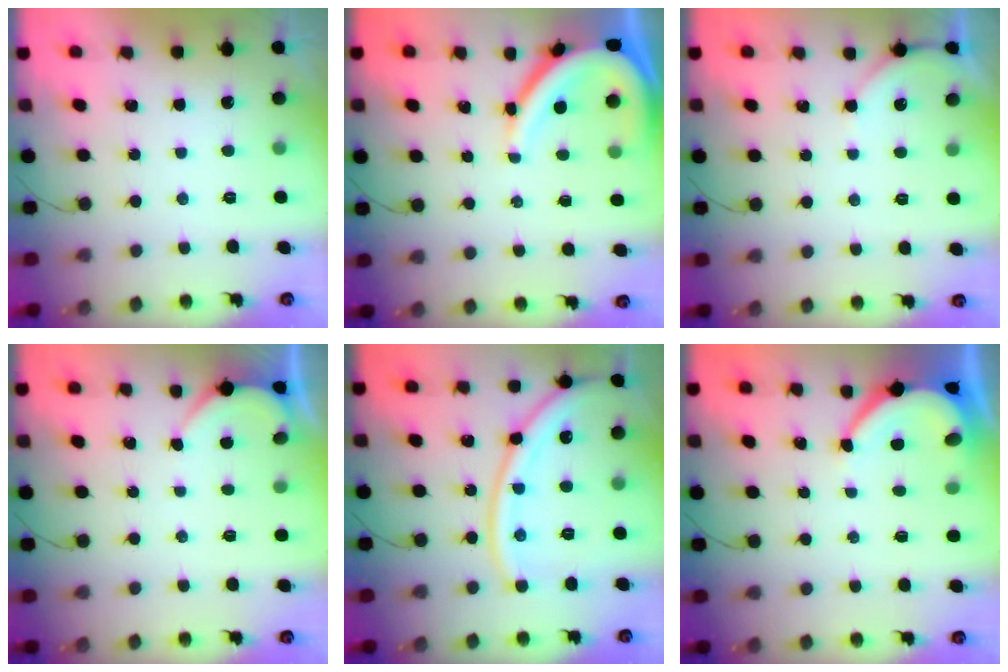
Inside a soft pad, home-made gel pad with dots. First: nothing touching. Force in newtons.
{"total": 10.9, "press": 10.9, "slide": 0.7}
{"total": 3.7, "press": 3.7, "slide": 0.6}
{"total": 2.1, "press": 2.1, "slide": 0.3}
{"total": 15.4, "press": 15.3, "slide": 2.1}
{"total": 5.9, "press": 5.8, "slide": 0.8}